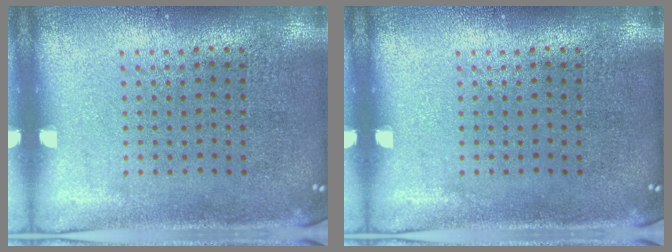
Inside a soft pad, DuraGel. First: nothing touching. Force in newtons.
{"total": 0.0}